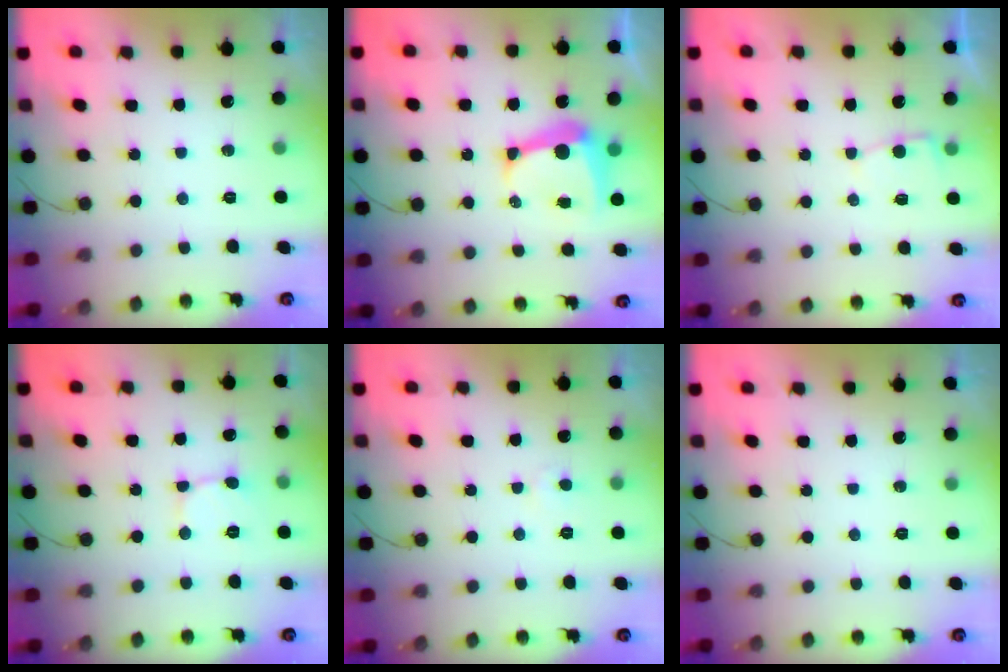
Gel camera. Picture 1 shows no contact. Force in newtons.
{"total": 8.7, "press": 8.6, "slide": 0.9}
{"total": 2.6, "press": 2.6, "slide": 0.3}
{"total": 2.4, "press": 2.4, "slide": 0.2}
{"total": 2.3, "press": 2.3, "slide": 0.1}
{"total": 0.0}